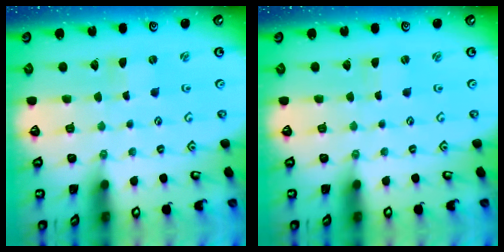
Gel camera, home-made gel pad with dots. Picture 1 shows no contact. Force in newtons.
{"total": 0.0}